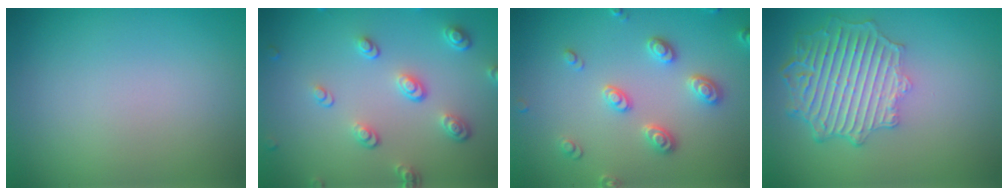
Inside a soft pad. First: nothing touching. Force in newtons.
{"total": 3.8, "press": 2.9, "slide": 2.5}
{"total": 2.9, "press": 2.8, "slide": 0.4}
{"total": 6.5, "press": 5.0, "slide": 4.1}